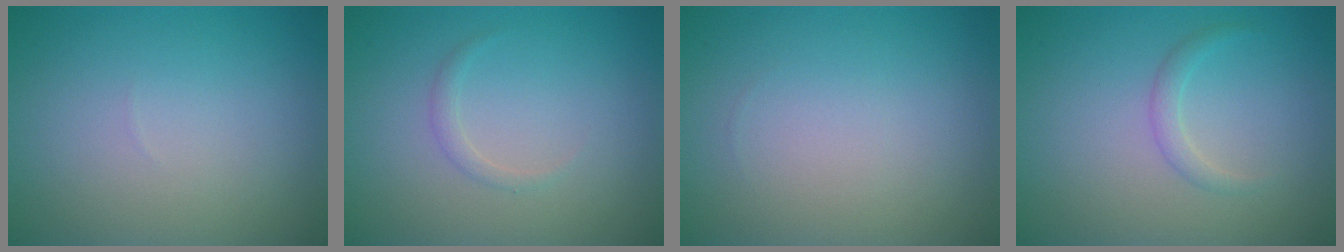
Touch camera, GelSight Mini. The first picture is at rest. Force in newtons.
{"total": 0.9, "press": 0.9, "slide": 0.1}
{"total": 0.0}
{"total": 1.2, "press": 1.2, "slide": 0.1}